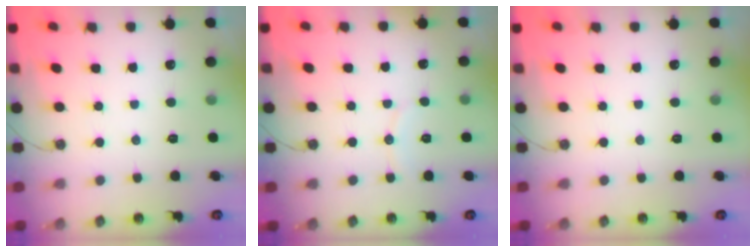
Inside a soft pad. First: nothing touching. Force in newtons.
{"total": 5.0, "press": 5.0, "slide": 0.2}
{"total": 0.0}